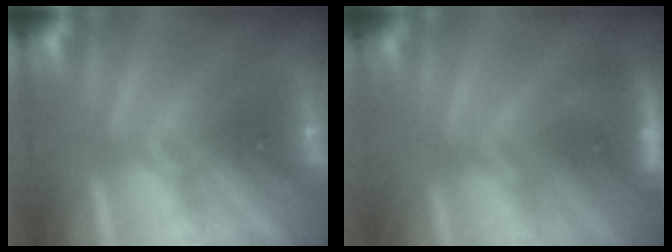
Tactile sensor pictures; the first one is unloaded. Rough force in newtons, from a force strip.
{"total": 2.9}